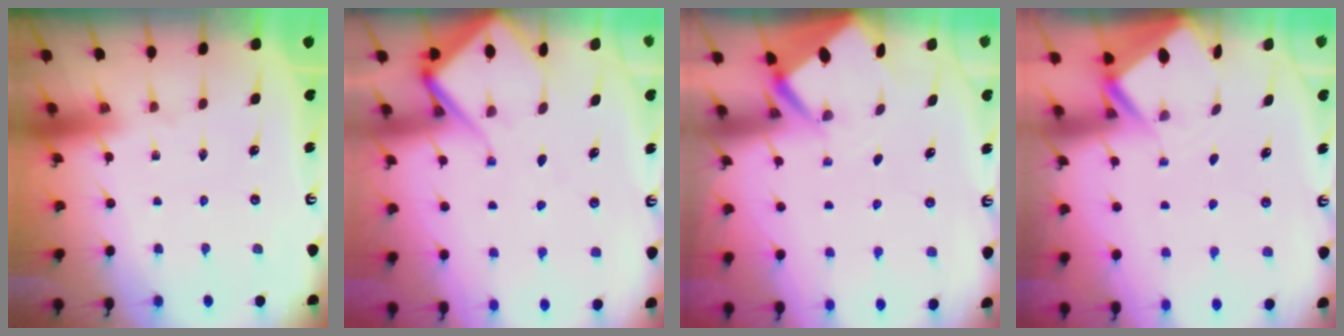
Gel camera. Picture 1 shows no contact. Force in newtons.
{"total": 8.2, "press": 8.2, "slide": 0.8}
{"total": 2.8, "press": 2.8, "slide": 0.2}
{"total": 3.1, "press": 3.1, "slide": 0.3}